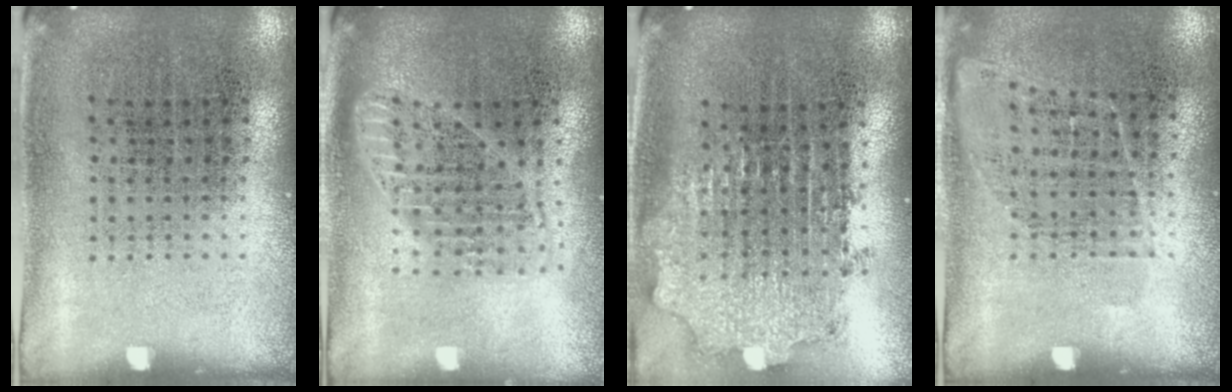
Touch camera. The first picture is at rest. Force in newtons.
{"total": 1.8, "press": 1.5, "slide": 0.9}
{"total": 2.0, "press": 1.6, "slide": 1.3}
{"total": 1.0, "press": 0.8, "slide": 0.6}